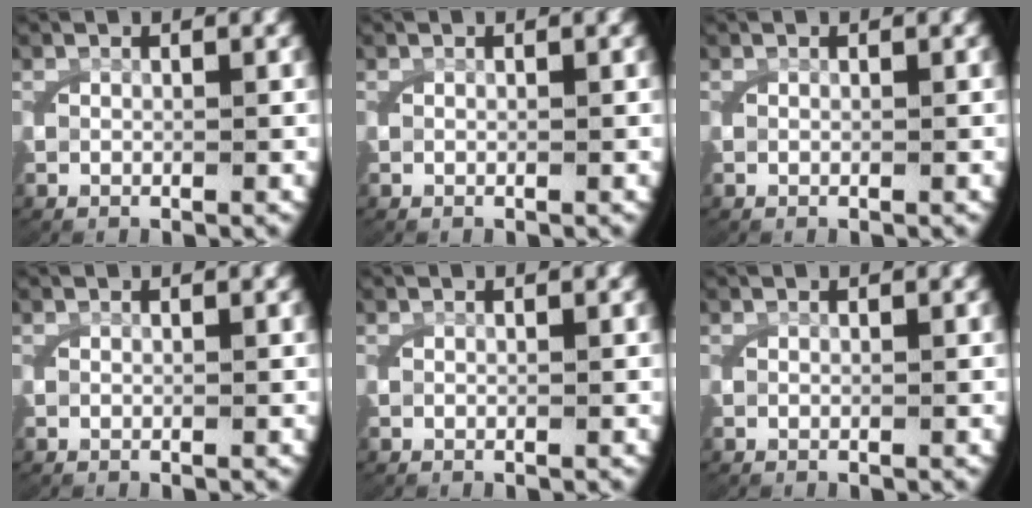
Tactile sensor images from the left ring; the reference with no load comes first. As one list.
[{"total": 0.0}, {"total": 0.0}, {"total": 0.0}, {"total": 0.0}, {"total": 0.0}]